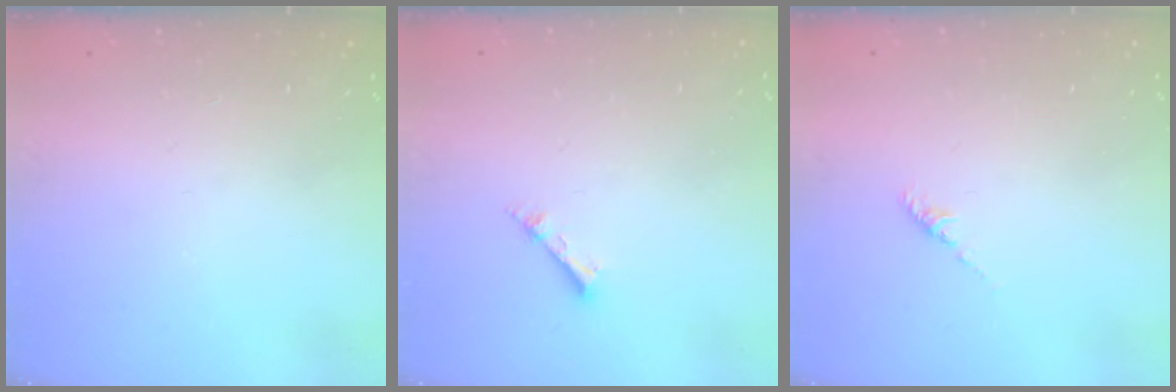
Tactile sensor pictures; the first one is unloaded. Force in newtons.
{"total": 2.1, "press": 2.1, "slide": 0.3}
{"total": 1.2, "press": 1.1, "slide": 0.5}